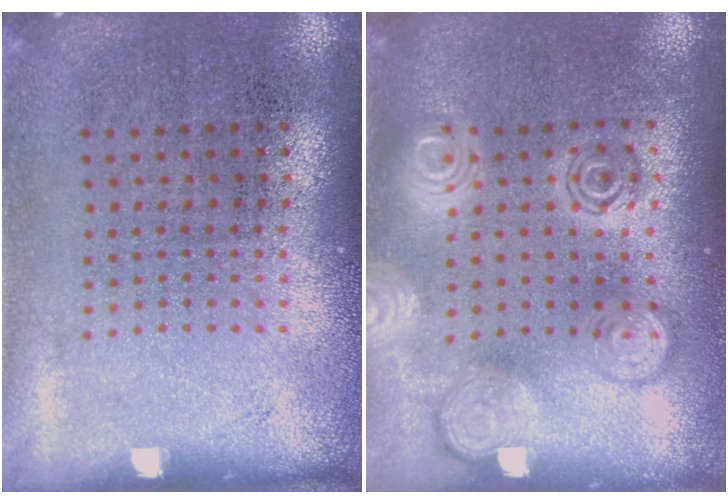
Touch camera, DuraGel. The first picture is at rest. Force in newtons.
{"total": 2.9, "press": 2.8, "slide": 0.4}